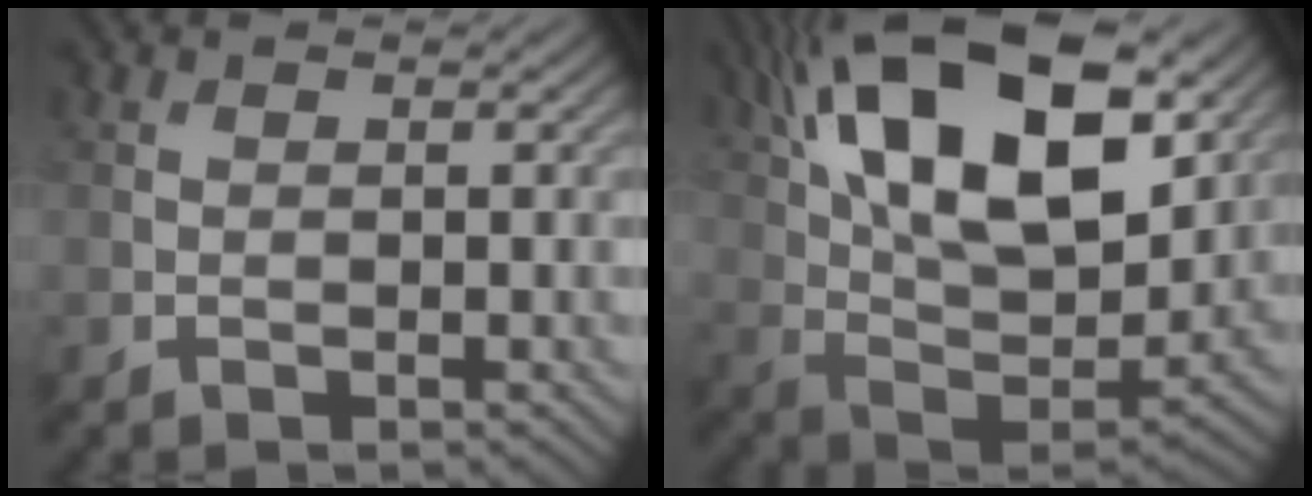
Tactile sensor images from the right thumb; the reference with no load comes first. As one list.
[{"total": 21.9, "force": [10.1, 10.1, 16.5], "torque": [-0.308, 0.052, 0.153]}]